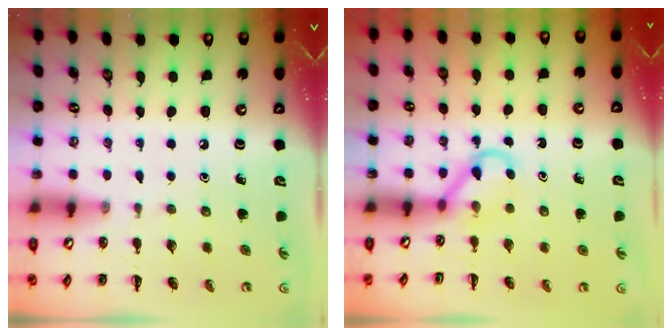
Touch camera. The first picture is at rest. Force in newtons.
{"total": 2.9, "press": 2.8, "slide": 0.9}